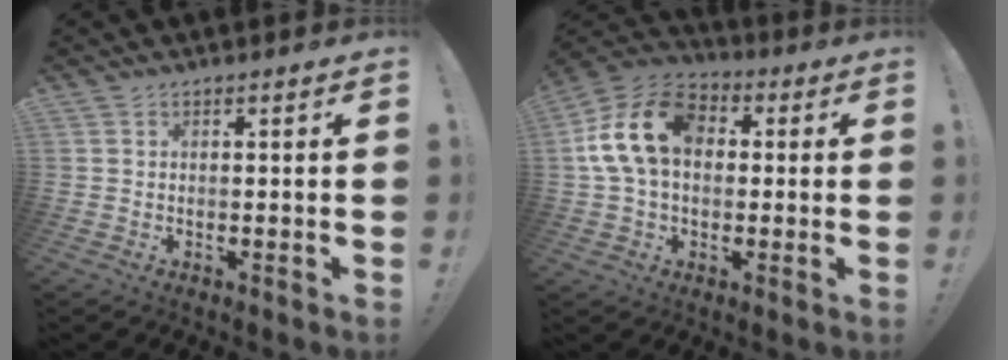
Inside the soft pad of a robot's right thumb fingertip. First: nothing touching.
{"total": 17.5, "force": [3.5, 12.1, 12.2], "torque": [-0.221, 0.016, 0.067]}